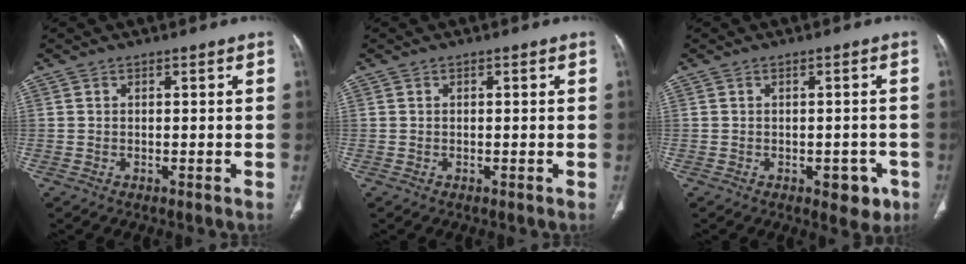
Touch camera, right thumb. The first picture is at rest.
{"total": 0.0}
{"total": 4.6, "force": [-2.0, 2.6, 3.2], "torque": [-0.015, 0.008, -0.020]}